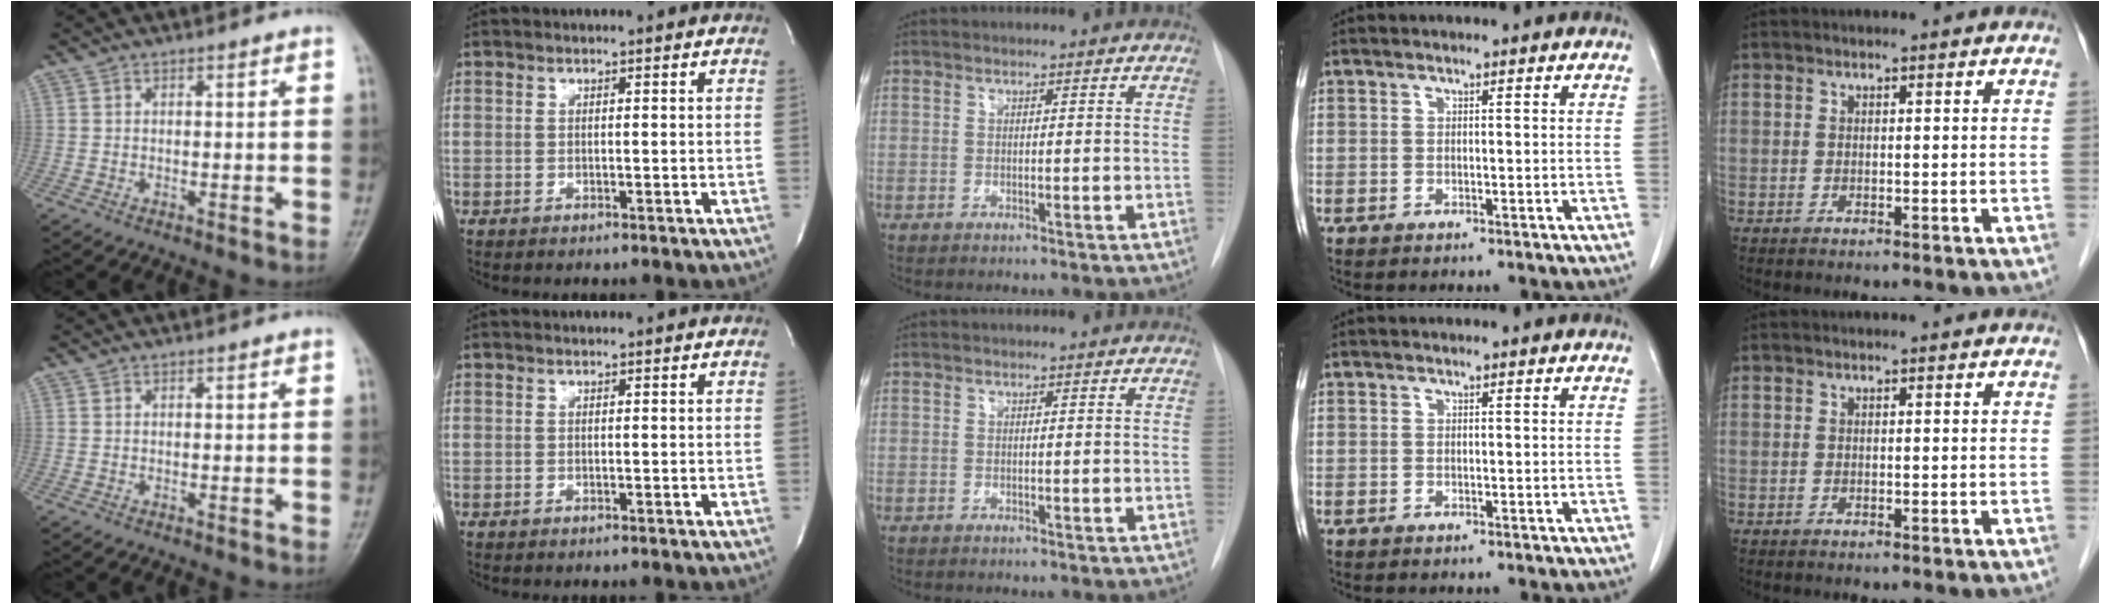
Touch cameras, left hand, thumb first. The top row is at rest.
{}